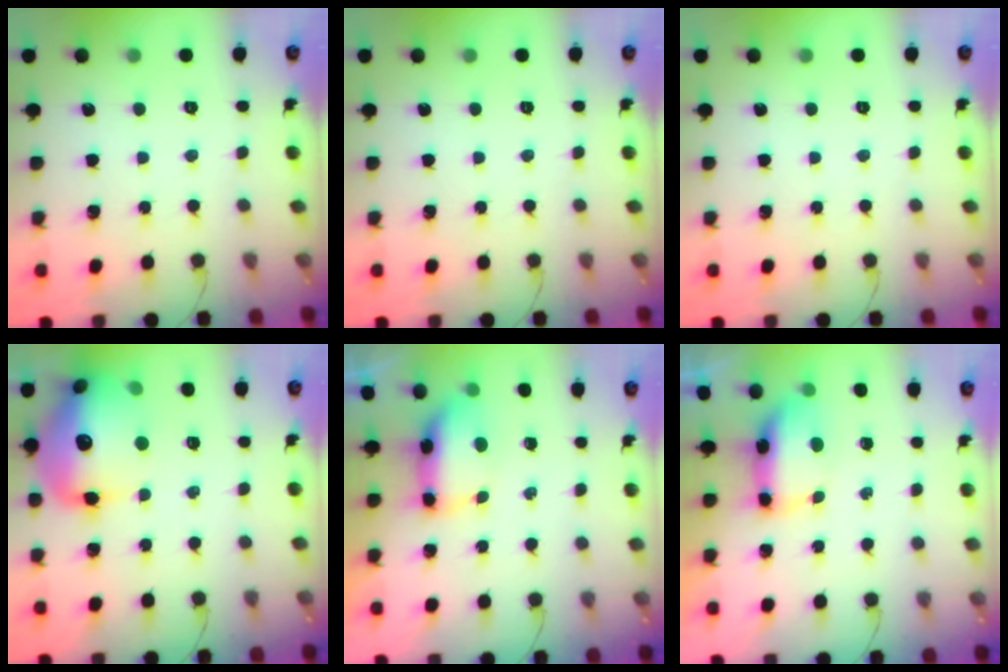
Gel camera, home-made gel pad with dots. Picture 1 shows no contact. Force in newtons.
{"total": 0.0}
{"total": 0.0}
{"total": 20.7, "press": 20.5, "slide": 3.3}
{"total": 7.3, "press": 7.2, "slide": 0.7}
{"total": 7.3, "press": 7.2, "slide": 0.7}